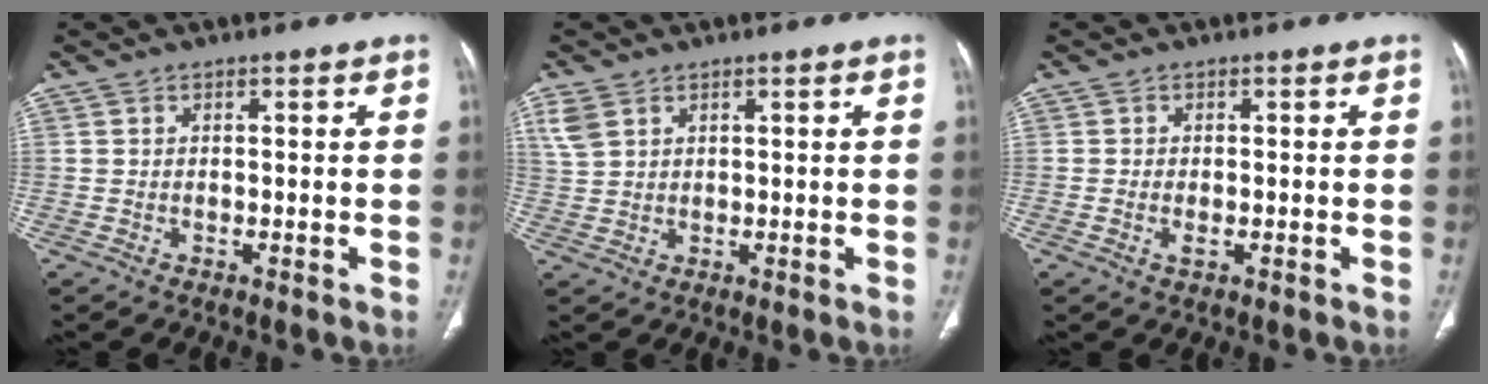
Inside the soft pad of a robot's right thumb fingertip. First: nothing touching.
{"total": 3.0, "force": [1.7, 1.9, 1.6], "torque": [-0.046, 0.006, 0.048]}
{"total": 1.6, "force": [-0.5, 0.7, 1.3], "torque": [-0.030, 0.002, -0.009]}